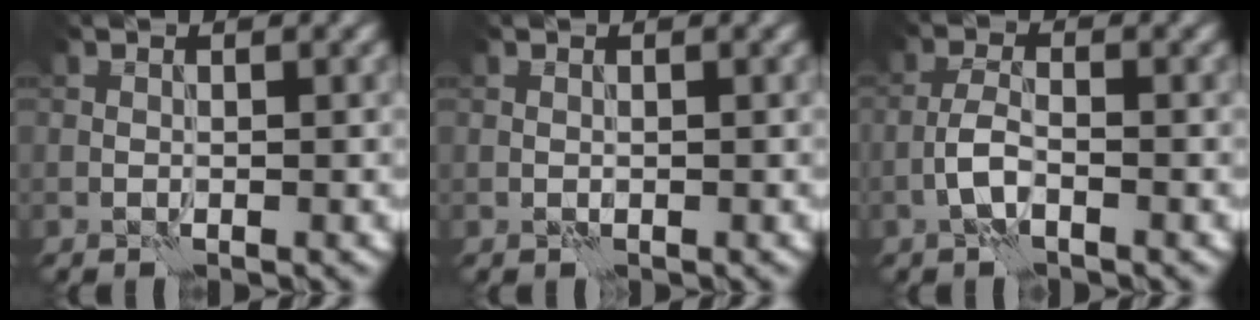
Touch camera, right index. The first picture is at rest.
{"total": 0.0}
{"total": 2.2, "force": [-1.2, 0.7, 1.8], "torque": [-0.040, 0.008, -0.029]}